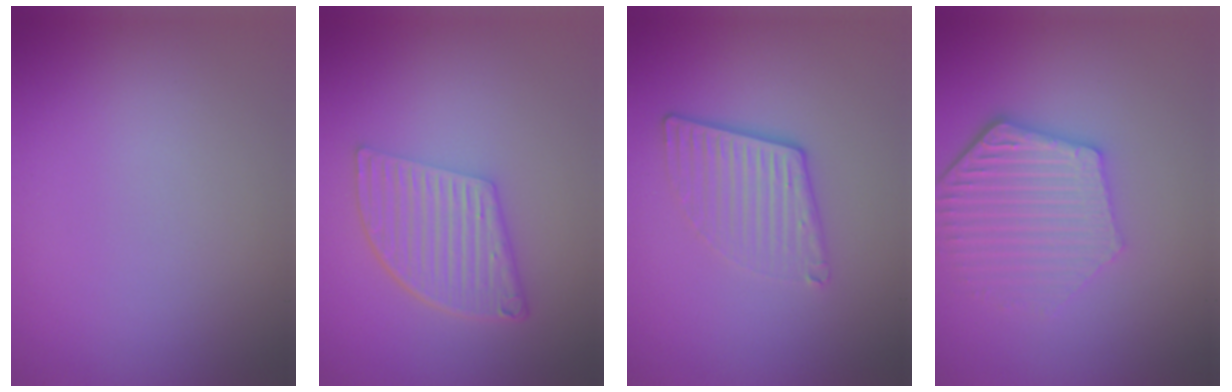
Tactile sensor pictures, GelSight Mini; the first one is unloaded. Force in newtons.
{"total": 5.5, "press": 3.8, "slide": 4.0}
{"total": 4.1, "press": 2.7, "slide": 3.1}
{"total": 5.5, "press": 4.3, "slide": 3.5}